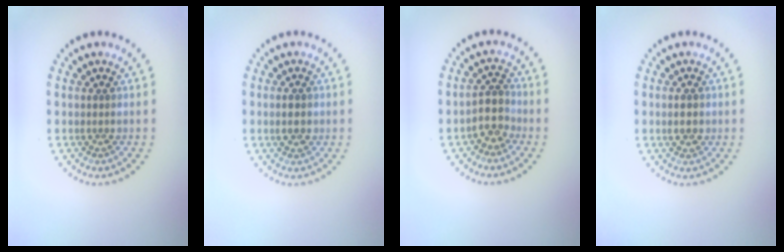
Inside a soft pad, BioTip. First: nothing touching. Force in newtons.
{"total": 2.2, "press": 2.2, "slide": 0.2}
{"total": 2.7, "press": 2.3, "slide": 1.5}
{"total": 2.3, "press": 2.2, "slide": 0.1}